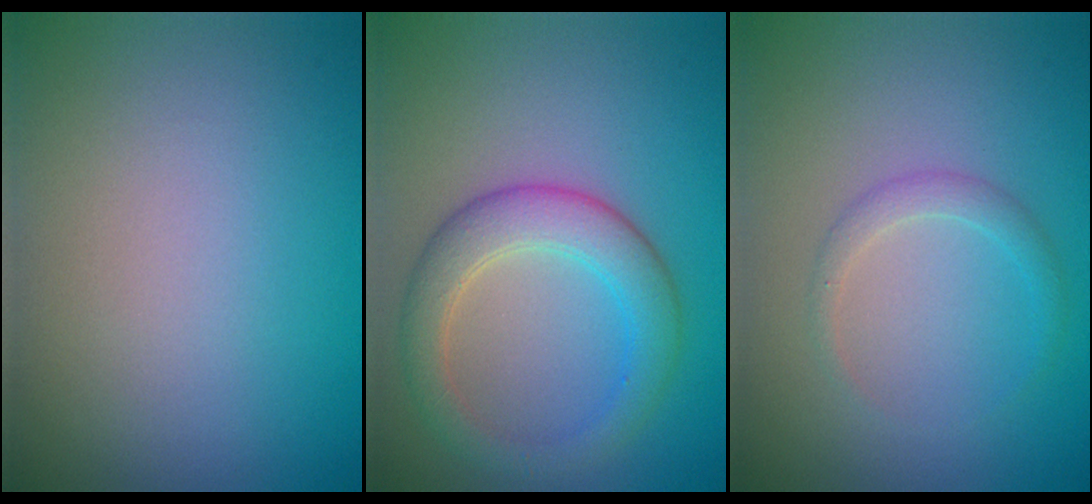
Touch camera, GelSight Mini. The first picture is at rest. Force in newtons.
{"total": 4.3, "press": 4.3, "slide": 0.1}
{"total": 1.4, "press": 1.4, "slide": 0.2}